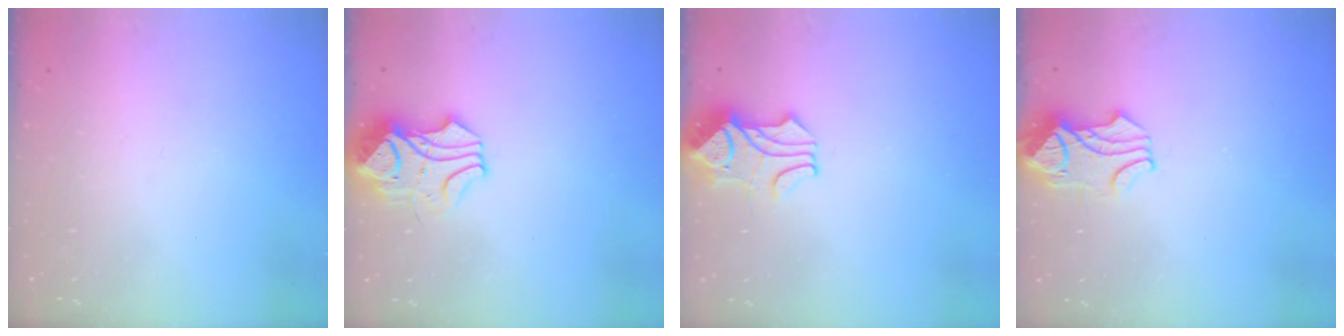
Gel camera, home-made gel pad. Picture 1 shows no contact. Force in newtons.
{"total": 6.5, "press": 6.4, "slide": 1.2}
{"total": 1.7, "press": 1.3, "slide": 1.1}
{"total": 1.2, "press": 0.0, "slide": 1.2}